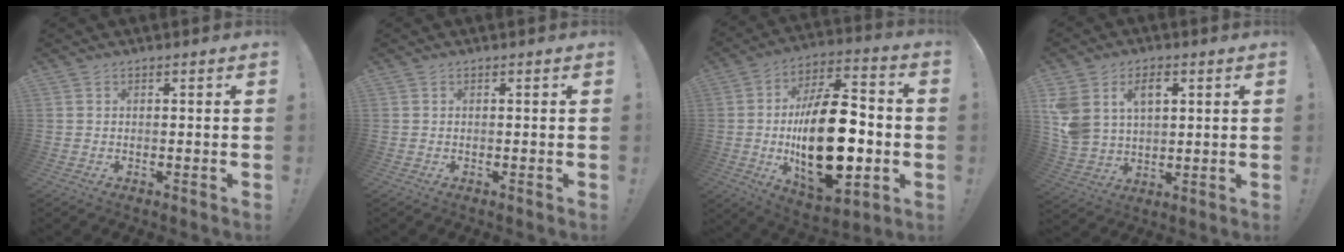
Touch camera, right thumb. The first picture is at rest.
{"total": 0.0}
{"total": 27.8, "force": [-3.4, 14.5, 23.6], "torque": [-0.421, 0.009, -0.046]}
{"total": 10.9, "force": [4.7, 7.8, 5.9], "torque": [-0.114, -0.019, 0.091]}